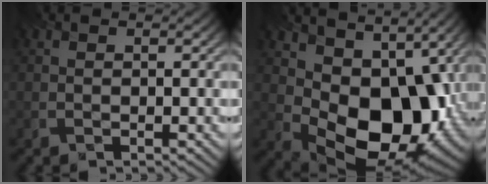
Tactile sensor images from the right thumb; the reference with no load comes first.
{"total": 14.6, "force": [1.7, 10.1, 10.5], "torque": [-0.165, -0.040, 0.047]}